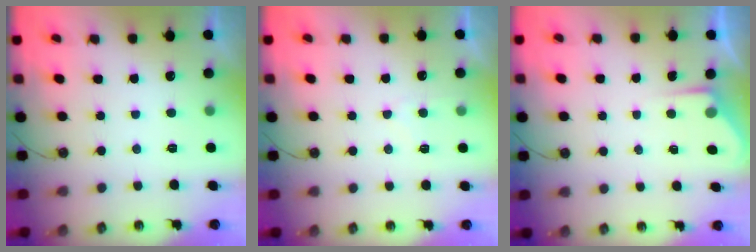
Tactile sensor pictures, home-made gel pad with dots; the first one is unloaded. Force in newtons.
{"total": 4.4, "press": 4.4, "slide": 0.6}
{"total": 2.8, "press": 2.8, "slide": 0.4}